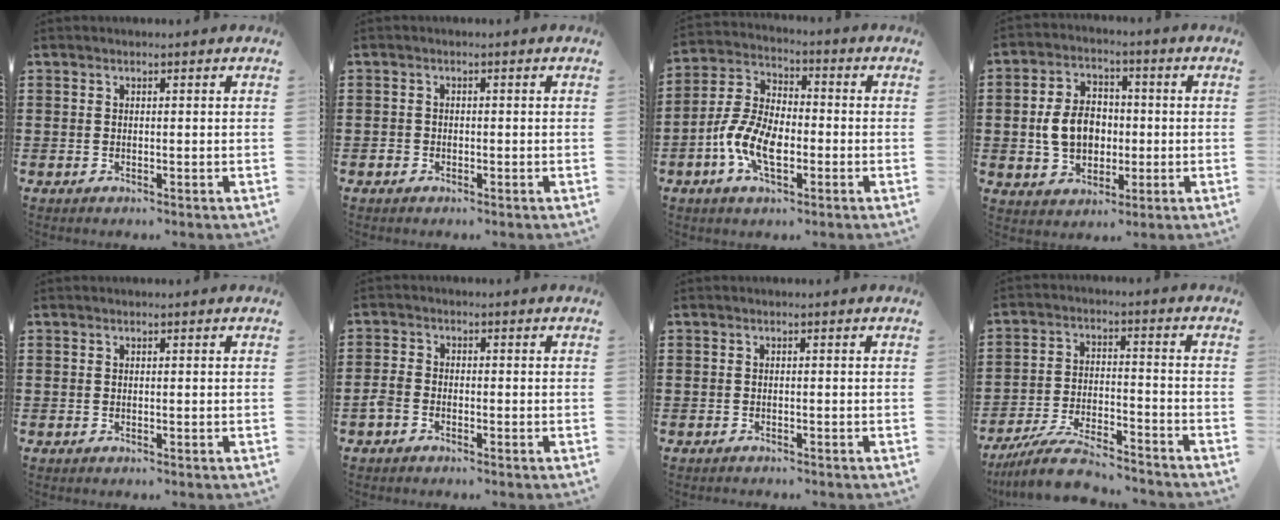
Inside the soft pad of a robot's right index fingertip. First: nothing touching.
{"total": 1.1, "force": [-0.7, 0.8, 0.2], "torque": [-0.005, 0.002, -0.016]}
{"total": 8.9, "force": [-3.3, 4.4, 7.0], "torque": [-0.173, -0.005, -0.068]}
{"total": 7.6, "force": [-0.5, 5.8, 4.9], "torque": [-0.106, 0.003, -0.018]}
{"total": 0.0}
{"total": 2.2, "force": [-1.6, 1.3, 1.0], "torque": [-0.035, 0.001, -0.036]}
{"total": 0.8, "force": [-0.8, 0.2, -0.2], "torque": [0.004, 0.004, -0.018]}
{"total": 8.0, "force": [-7.4, 0.7, 2.9], "torque": [-0.064, 0.008, -0.144]}